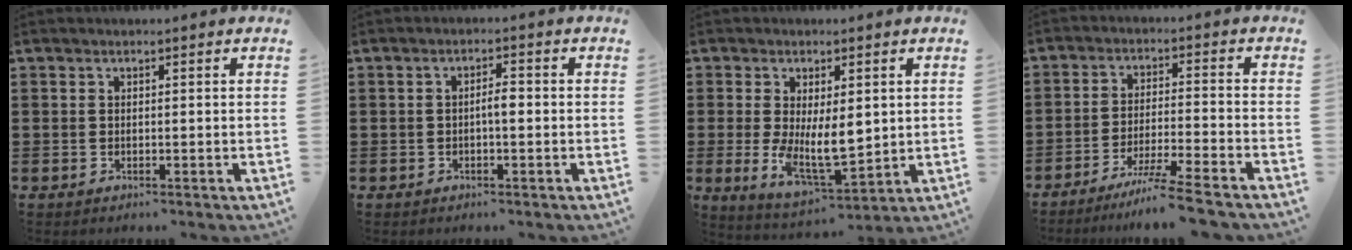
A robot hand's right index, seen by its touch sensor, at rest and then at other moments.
{"total": 2.3, "force": [-0.4, 0.6, 2.2], "torque": [-0.041, 0.004, -0.010]}
{"total": 7.9, "force": [0.3, 3.7, 6.9], "torque": [-0.124, -0.004, 0.004]}
{"total": 6.7, "force": [-5.7, -0.9, 3.3], "torque": [-0.065, -0.018, -0.112]}